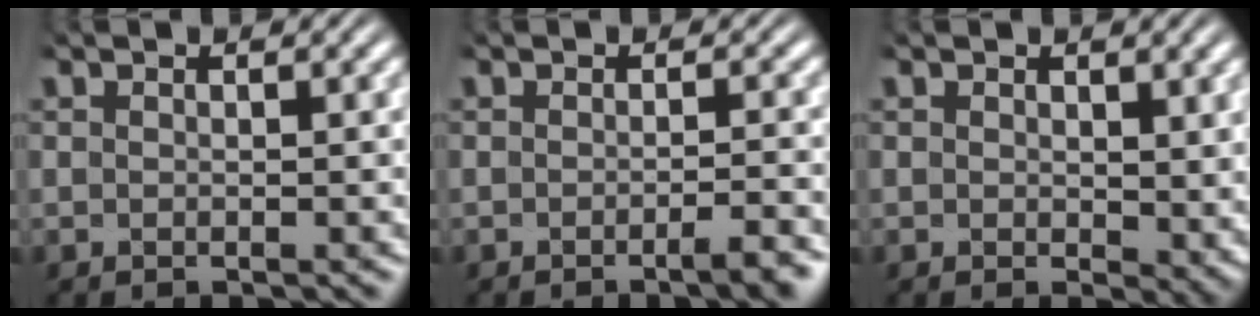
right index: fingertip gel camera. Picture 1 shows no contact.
{"total": 1.8, "force": [-1.3, 0.1, 1.2], "torque": [-0.015, 0.005, -0.028]}
{"total": 1.4, "force": [0.4, 0.6, 1.2], "torque": [-0.012, -0.014, 0.013]}